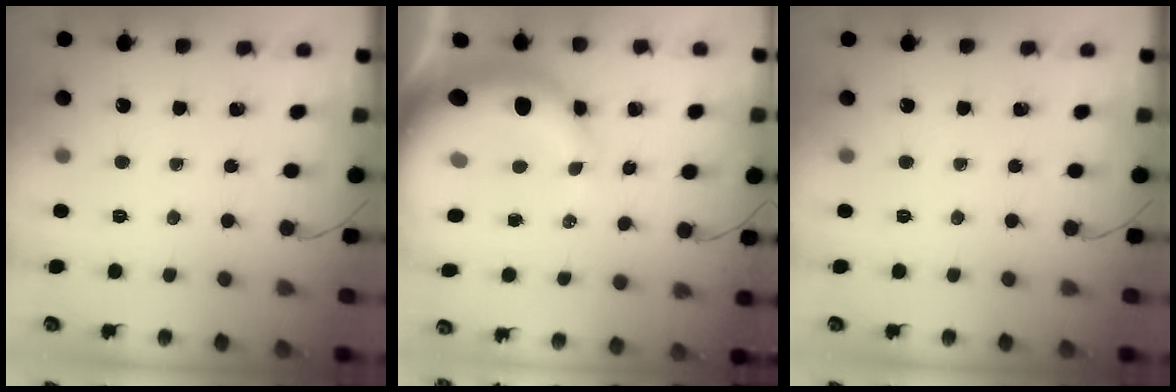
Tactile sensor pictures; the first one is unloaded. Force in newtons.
{"total": 15.0, "press": 14.7, "slide": 3.2}
{"total": 0.0}